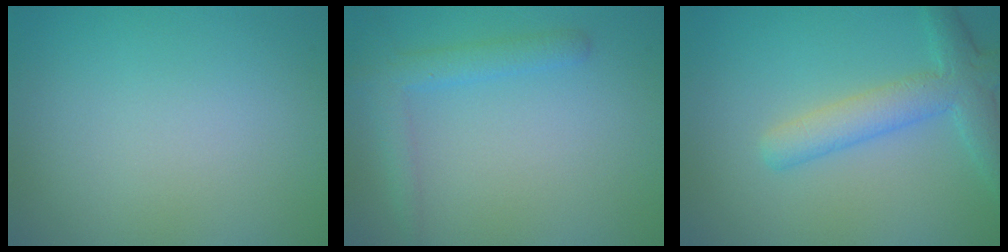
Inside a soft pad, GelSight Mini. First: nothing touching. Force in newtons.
{"total": 2.6, "press": 2.6, "slide": 0.1}
{"total": 5.6, "press": 5.6, "slide": 0.3}